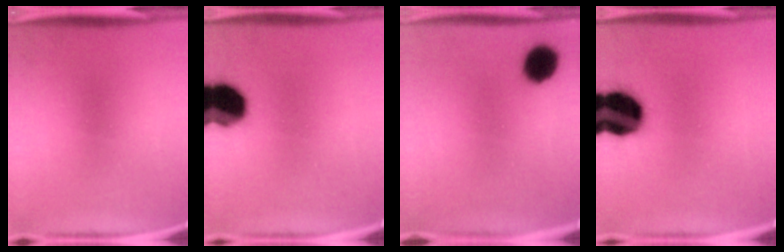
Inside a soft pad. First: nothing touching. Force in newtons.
{"total": 15.0}
{"total": 8.1}
{"total": 19.8}